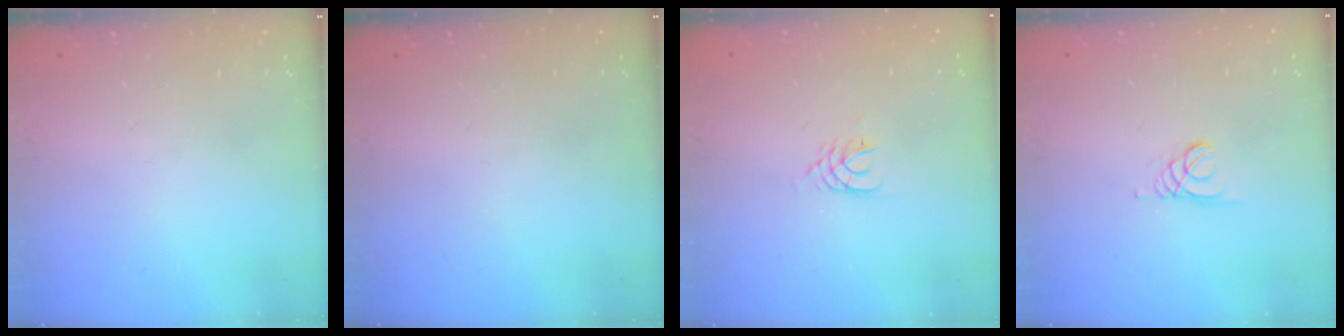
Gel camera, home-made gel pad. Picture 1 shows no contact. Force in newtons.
{"total": 0.0}
{"total": 3.0, "press": 2.9, "slide": 0.4}
{"total": 1.5, "press": 1.5, "slide": 0.1}